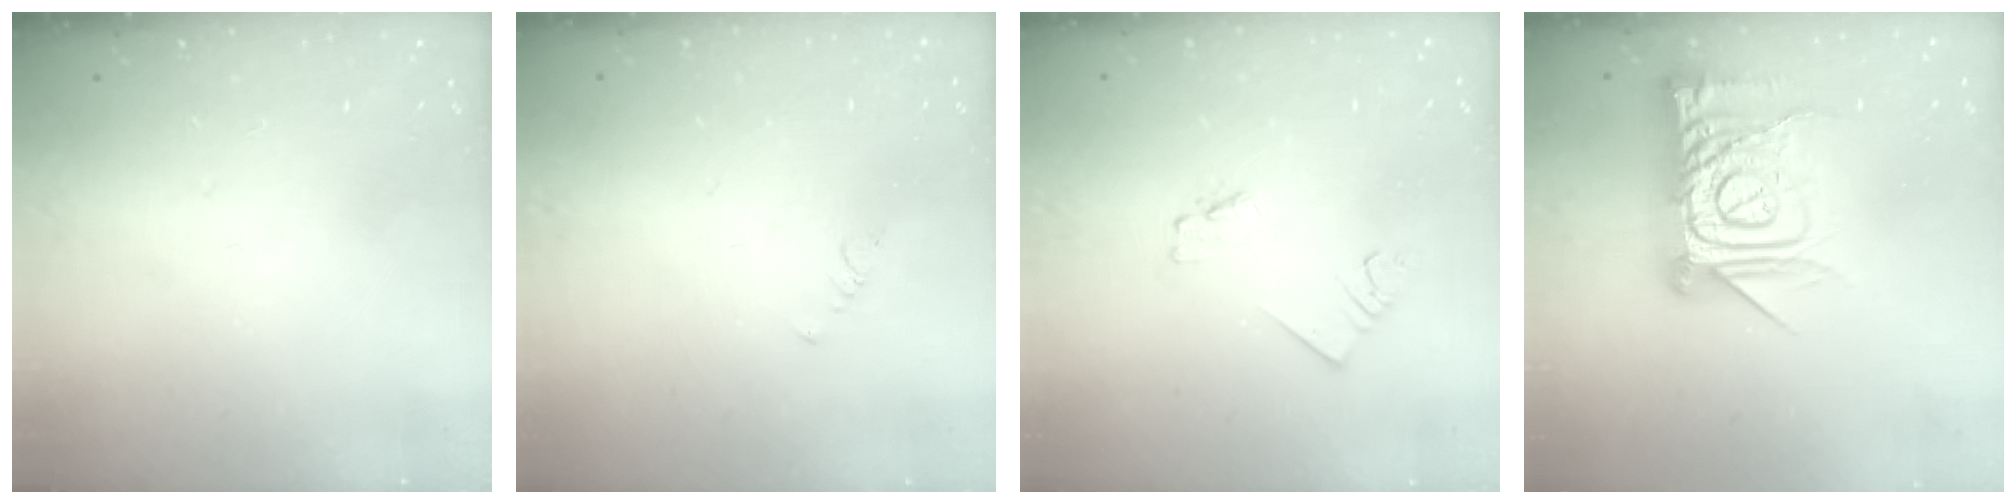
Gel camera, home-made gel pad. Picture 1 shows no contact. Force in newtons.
{"total": 0.7, "press": 0.6, "slide": 0.2}
{"total": 1.7, "press": 1.7, "slide": 0.3}
{"total": 17.6, "press": 17.5, "slide": 1.7}